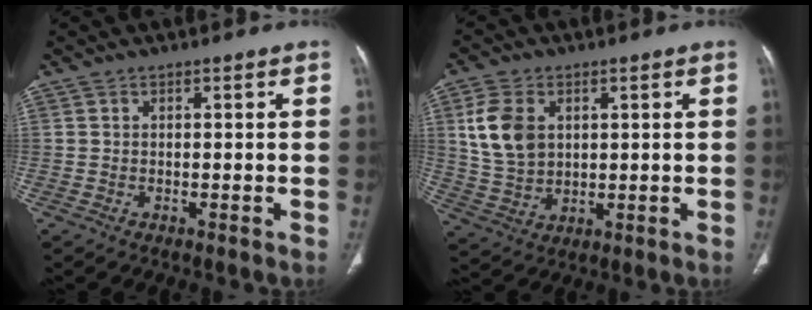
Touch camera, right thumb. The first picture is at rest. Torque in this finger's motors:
{"motor_torque": [0.31, 1.13, 0.91, 0.17, 0.13]}